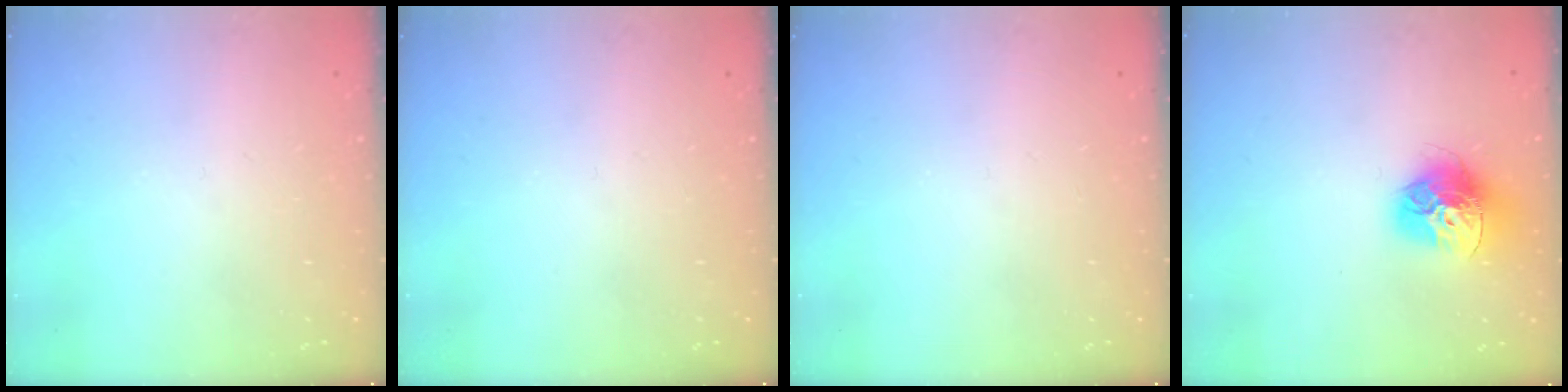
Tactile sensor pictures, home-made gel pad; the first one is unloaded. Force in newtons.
{"total": 0.0}
{"total": 0.0}
{"total": 15.3, "press": 15.2, "slide": 1.7}